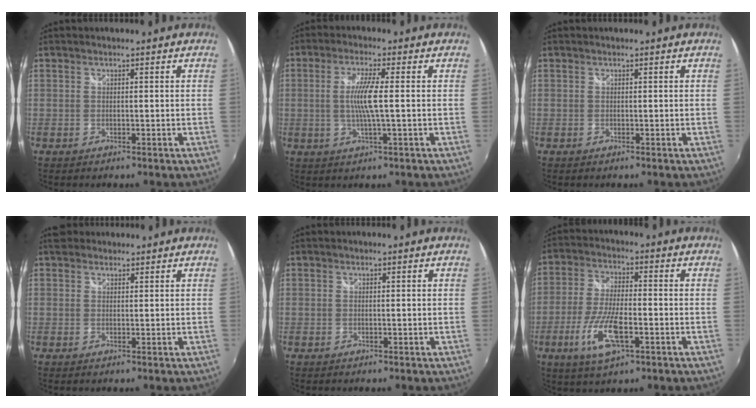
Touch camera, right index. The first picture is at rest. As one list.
[{"total": 6.1, "force": [-0.2, -0.1, 6.1], "torque": [-0.118, -0.004, -0.002]}, {"total": 0.0}, {"total": 2.5, "force": [1.8, 1.7, 0.7], "torque": [-0.011, 0.011, 0.027]}, {"total": 0.0}, {"total": 10.8, "force": [-4.3, 3.3, 9.3], "torque": [-0.196, -0.014, -0.081]}]